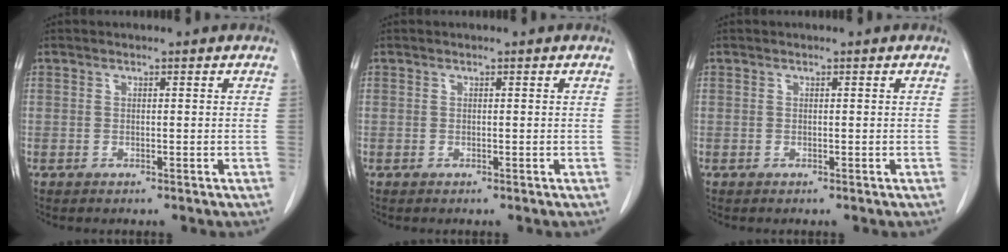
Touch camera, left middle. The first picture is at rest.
{"total": 0.0}
{"total": 0.0}